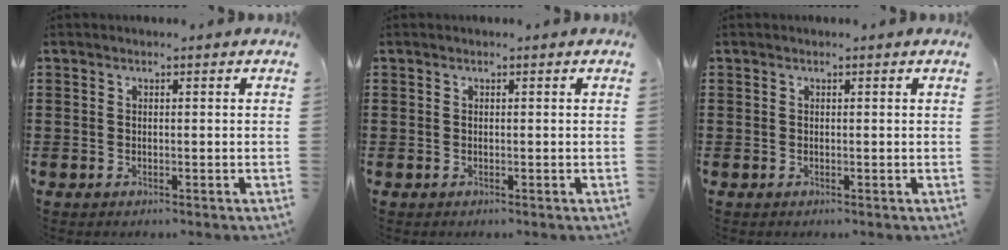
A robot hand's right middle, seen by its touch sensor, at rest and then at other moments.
{"total": 0.0}
{"total": 0.0}